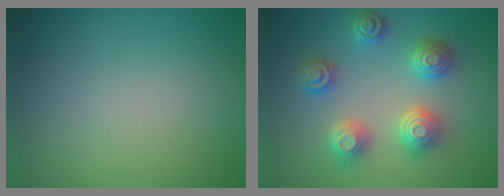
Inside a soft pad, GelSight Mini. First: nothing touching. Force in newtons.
{"total": 4.8, "press": 4.7, "slide": 0.6}